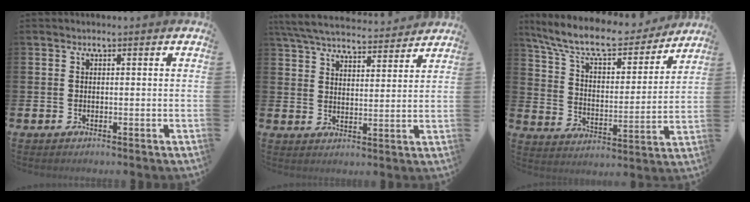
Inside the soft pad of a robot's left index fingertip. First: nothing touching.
{"total": 6.4, "force": [6.1, 1.0, 1.5], "torque": [-0.048, -0.039, 0.107]}
{"total": 10.6, "force": [9.3, 2.7, 4.2], "torque": [-0.117, -0.056, 0.160]}